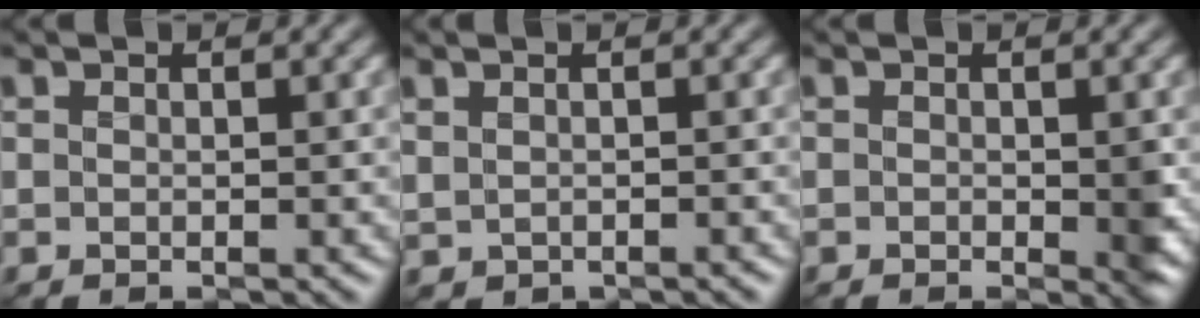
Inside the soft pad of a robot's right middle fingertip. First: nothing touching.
{"total": 1.1, "force": [0.1, 0.9, 0.6], "torque": [-0.015, -0.005, 0.006]}
{"total": 1.4, "force": [-0.1, 0.7, 1.2], "torque": [-0.024, -0.005, 0.000]}